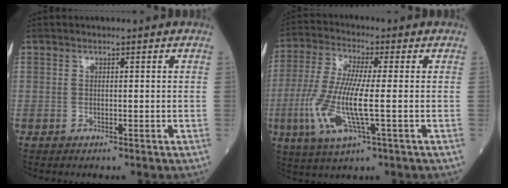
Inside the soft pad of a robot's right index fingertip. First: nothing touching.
{"total": 11.4, "force": [-2.4, 1.7, 11.1], "torque": [-0.247, -0.012, -0.048]}